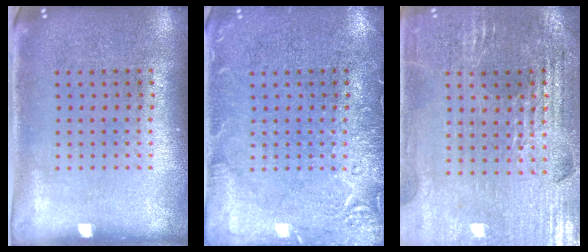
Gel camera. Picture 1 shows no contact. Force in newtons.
{"total": 2.9, "press": 2.9, "slide": 0.4}
{"total": 2.9, "press": 2.8, "slide": 0.5}